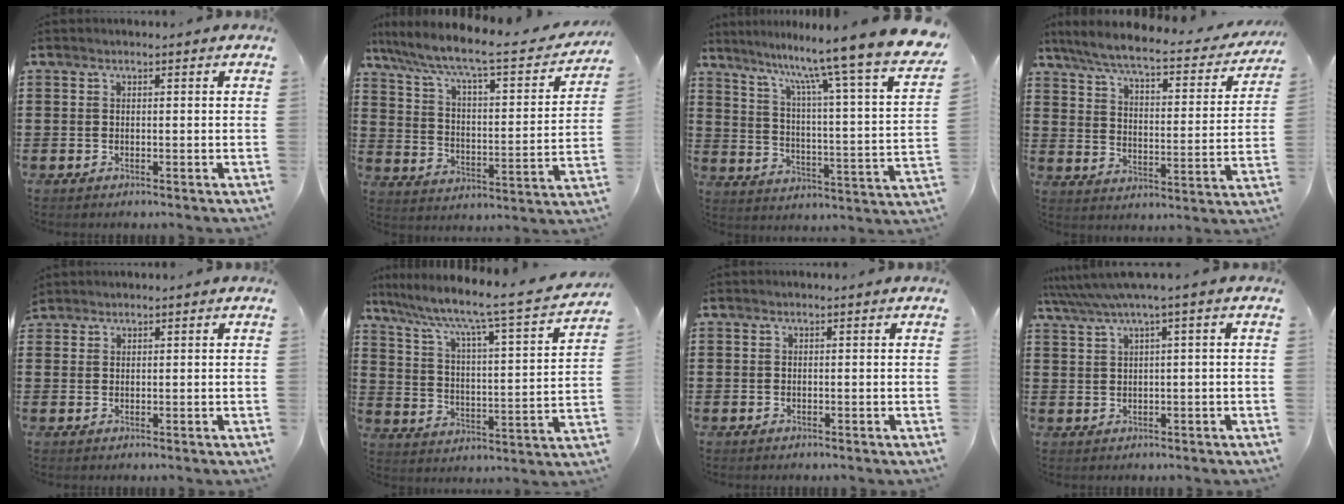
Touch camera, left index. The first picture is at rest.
{"total": 7.9, "force": [6.3, 0.8, 4.7], "torque": [-0.117, -0.044, 0.099]}
{"total": 11.3, "force": [9.5, -2.1, 5.6], "torque": [-0.127, -0.086, 0.143]}
{"total": 6.5, "force": [5.6, 0.4, 3.3], "torque": [-0.089, -0.038, 0.092]}
{"total": 1.2, "force": [1.2, 0.3, 0.1], "torque": [-0.004, 0.001, 0.023]}
{"total": 5.9, "force": [4.7, -0.2, 3.6], "torque": [-0.094, -0.047, 0.063]}
{"total": 0.0}
{"total": 3.1, "force": [0.9, -0.3, 3.0], "torque": [-0.058, -0.010, 0.013]}